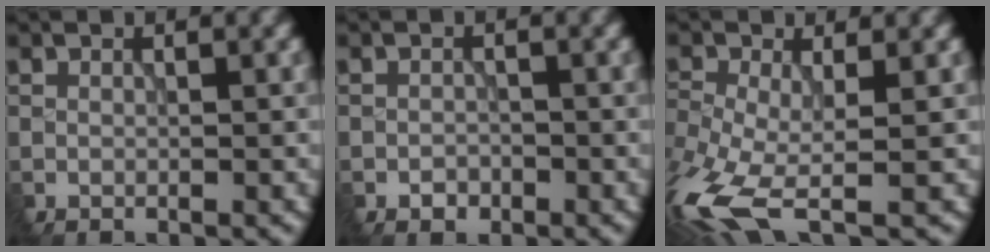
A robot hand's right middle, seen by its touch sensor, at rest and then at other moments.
{"total": 1.5, "force": [-1.2, 0.9, 0.2], "torque": [0.003, -0.006, -0.024]}
{"total": 7.8, "force": [-4.1, 2.9, 5.9], "torque": [-0.144, -0.023, -0.088]}